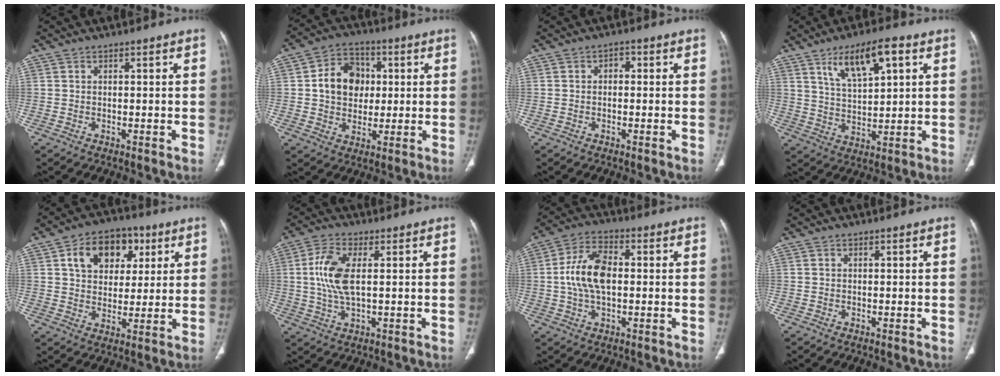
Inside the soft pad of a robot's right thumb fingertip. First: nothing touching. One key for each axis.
{"total": 11.1, "fx": 1.4, "fy": 8.9, "fz": 6.5, "tx": -0.073, "ty": 0.010, "tz": 0.017}
{"total": 1.6, "fx": 0.0, "fy": 1.2, "fz": 1.1, "tx": -0.003, "ty": 0.008, "tz": -0.008}
{"total": 10.9, "fx": 5.3, "fy": 3.8, "fz": 8.7, "tx": -0.137, "ty": -0.017, "tz": 0.097}
{"total": 13.0, "fx": 4.9, "fy": 9.3, "fz": 7.7, "tx": -0.082, "ty": 0.000, "tz": 0.077}
{"total": 8.6, "fx": 1.1, "fy": 3.6, "fz": 7.8, "tx": -0.178, "ty": 0.000, "tz": 0.023}
{"total": 10.6, "fx": 0.3, "fy": 5.9, "fz": 8.8, "tx": -0.173, "ty": 0.016, "tz": 0.002}
{"total": 0.0}